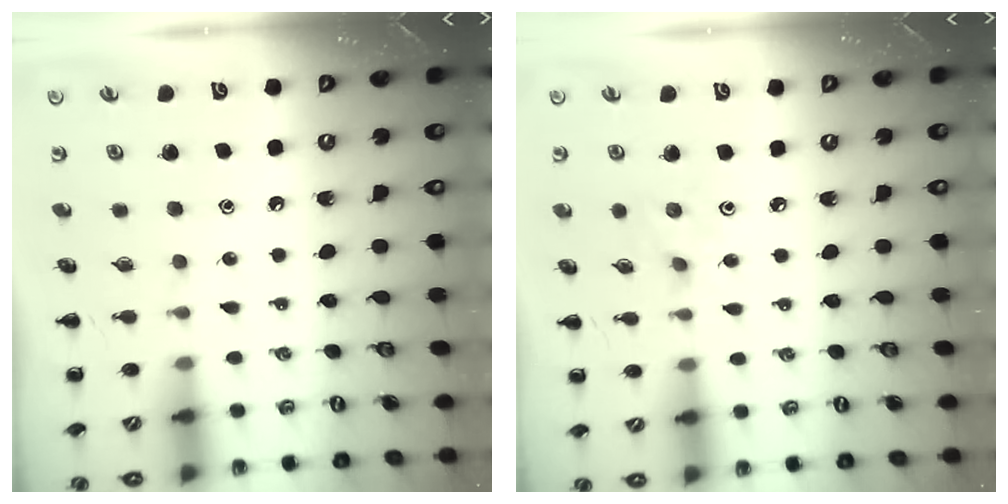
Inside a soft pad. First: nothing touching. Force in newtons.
{"total": 3.2, "press": 2.9, "slide": 1.2}